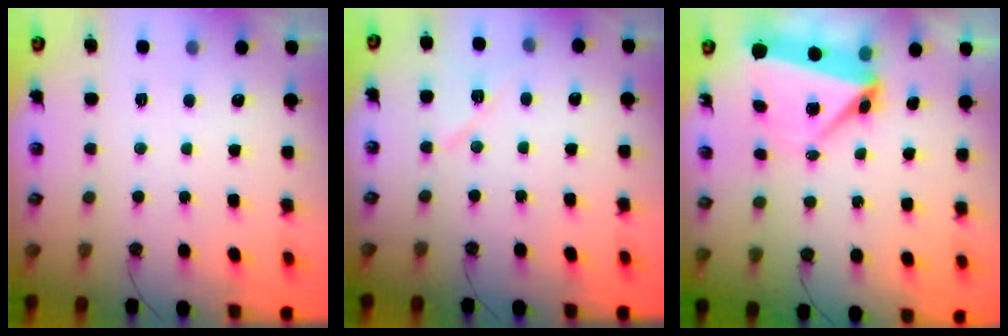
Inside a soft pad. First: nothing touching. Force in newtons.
{"total": 8.6, "press": 8.0, "slide": 3.2}
{"total": 7.3, "press": 7.3, "slide": 0.7}